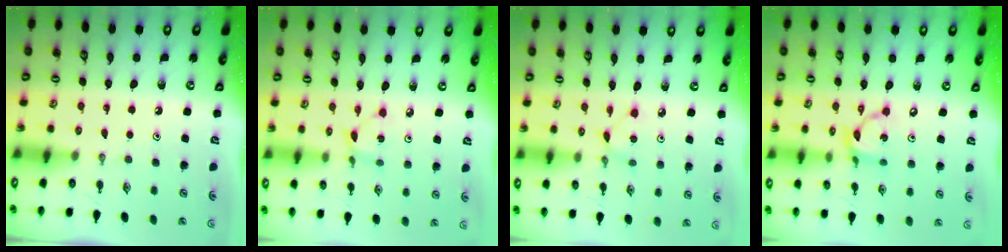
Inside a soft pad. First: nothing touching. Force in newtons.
{"total": 2.2, "press": 2.2, "slide": 0.3}
{"total": 2.8, "press": 2.8, "slide": 0.3}
{"total": 8.5, "press": 8.5, "slide": 0.4}